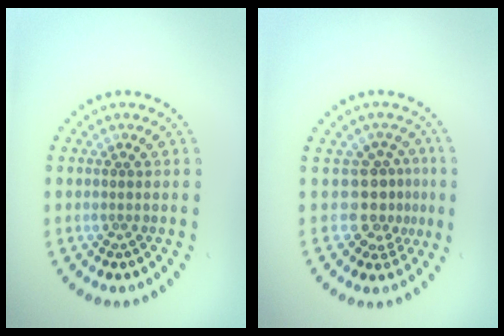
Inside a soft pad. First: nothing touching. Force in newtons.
{"total": 3.0, "press": 2.1, "slide": 2.1}